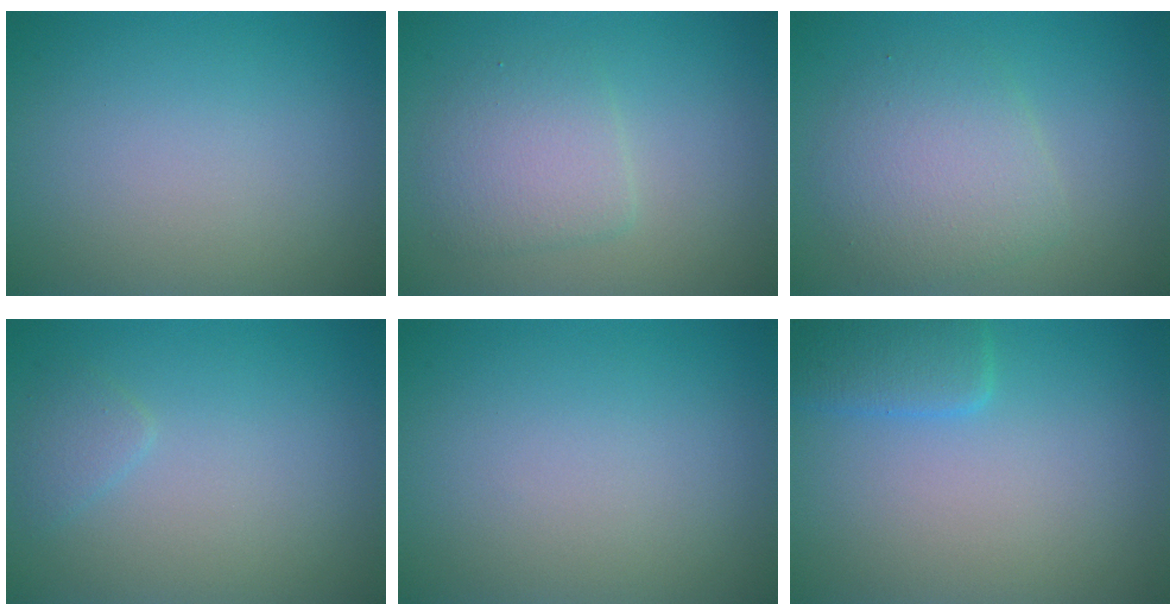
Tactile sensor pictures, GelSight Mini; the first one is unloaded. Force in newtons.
{"total": 3.0, "press": 3.0, "slide": 0.1}
{"total": 4.1, "press": 4.1, "slide": 0.0}
{"total": 1.2, "press": 1.2, "slide": 0.1}
{"total": 0.0}
{"total": 2.7, "press": 2.7, "slide": 0.1}